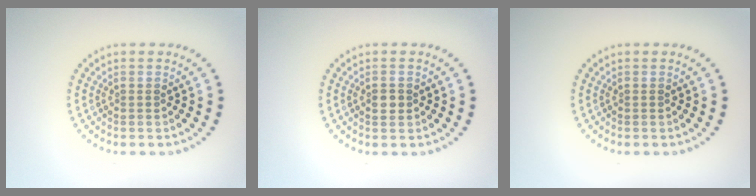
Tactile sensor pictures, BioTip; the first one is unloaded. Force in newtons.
{"total": 1.5, "press": 1.5, "slide": 0.3}
{"total": 0.0}